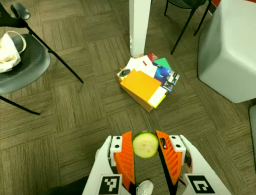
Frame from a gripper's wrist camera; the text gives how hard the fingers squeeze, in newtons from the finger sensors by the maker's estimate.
{"total": 9.4, "left": 9.5, "right": 9.2}